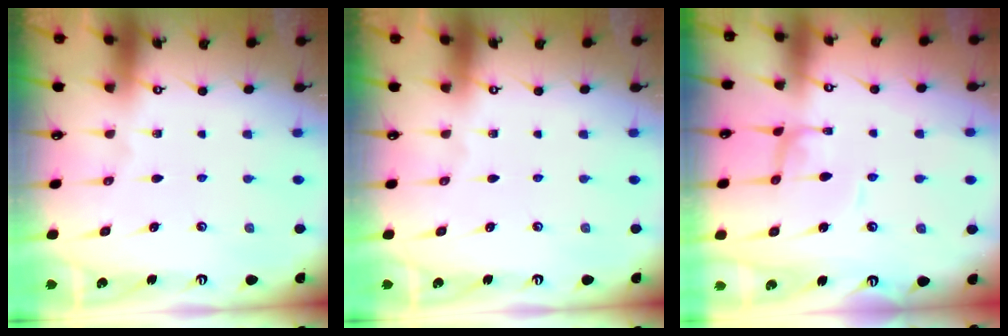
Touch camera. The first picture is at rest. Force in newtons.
{"total": 0.0}
{"total": 0.9, "press": 0.9, "slide": 0.1}